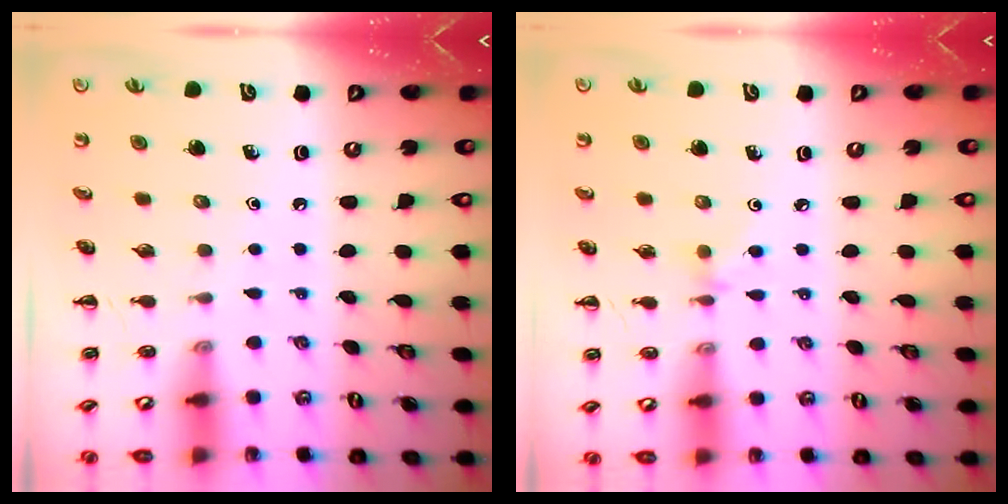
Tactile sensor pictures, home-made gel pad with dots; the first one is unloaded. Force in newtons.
{"total": 2.8, "press": 2.6, "slide": 0.9}